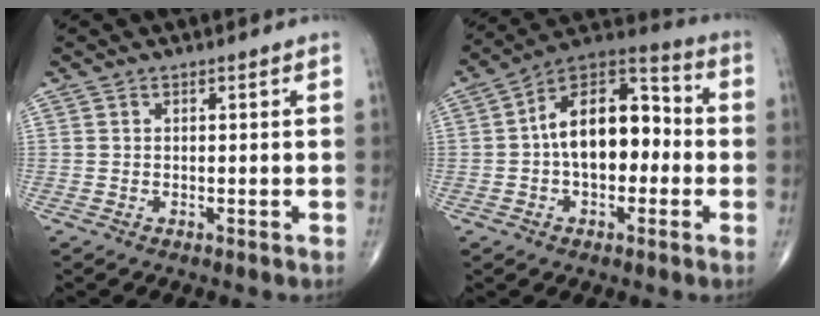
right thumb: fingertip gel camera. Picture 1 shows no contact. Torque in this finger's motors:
{"motor_torque": [0.10, 0.41, 0.90, 0.33, 0.12]}